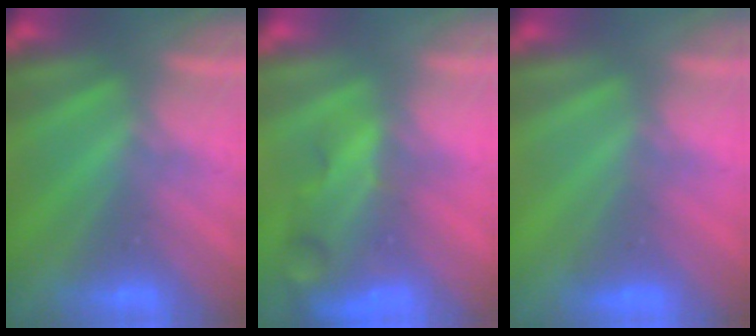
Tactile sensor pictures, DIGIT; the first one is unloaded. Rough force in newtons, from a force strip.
{"total": 10.4}
{"total": 2.0}